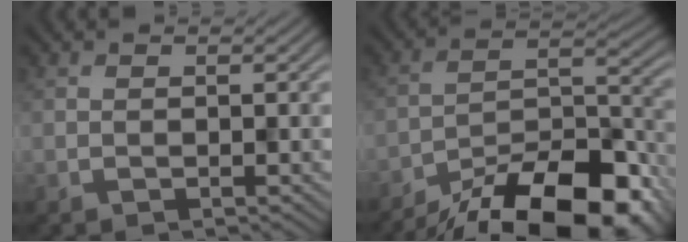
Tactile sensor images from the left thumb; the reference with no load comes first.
{"total": 18.2, "force": [-14.5, 6.1, 9.2], "torque": [-0.155, -0.025, -0.217]}